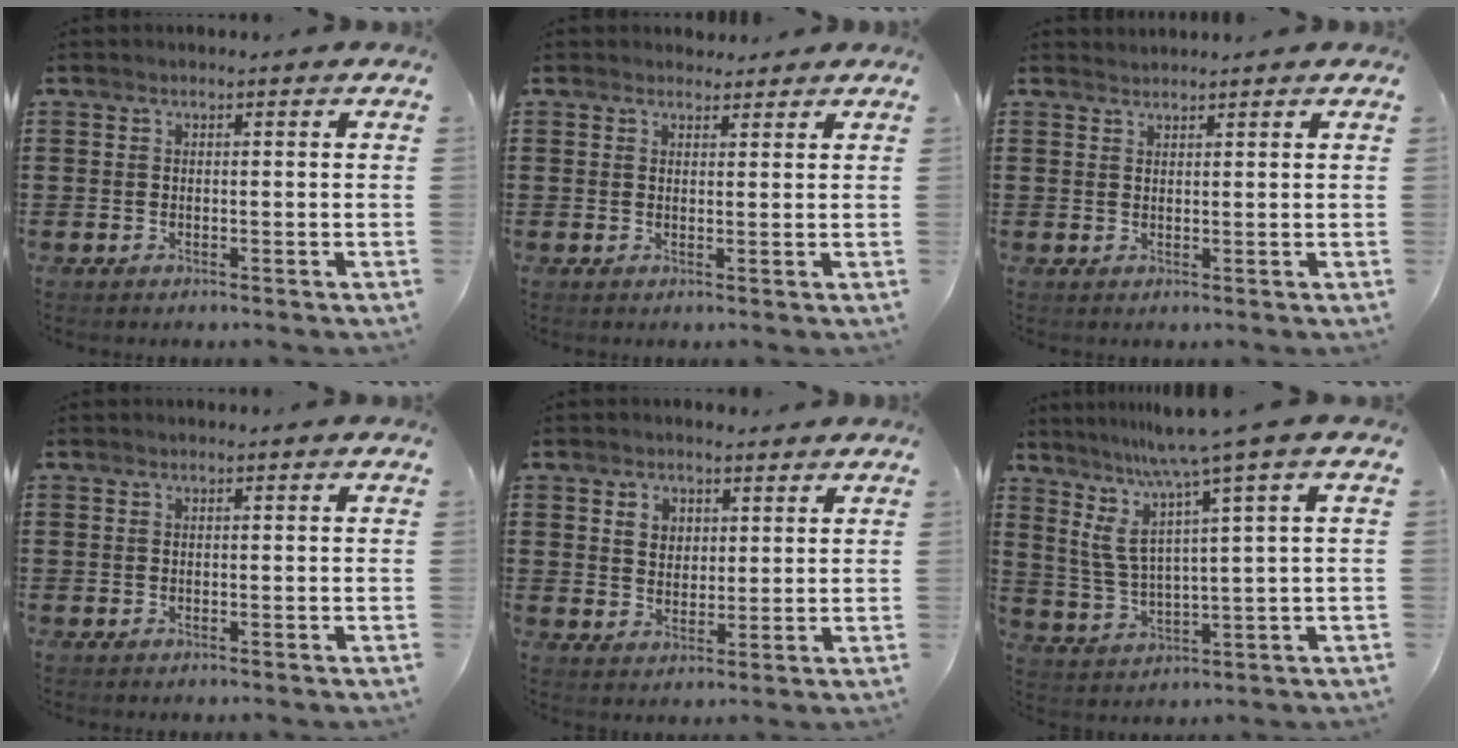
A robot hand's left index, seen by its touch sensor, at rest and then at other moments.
{"total": 1.8, "force": [1.6, 0.8, 0.1], "torque": [0.002, 0.002, 0.030]}
{"total": 1.1, "force": [1.1, 0.0, -0.1], "torque": [0.000, 0.000, 0.023]}
{"total": 0.0}
{"total": 3.8, "force": [2.3, 2.9, 1.0], "torque": [-0.024, 0.010, 0.039]}
{"total": 7.3, "force": [4.6, -0.5, 5.7], "torque": [-0.138, -0.036, 0.070]}